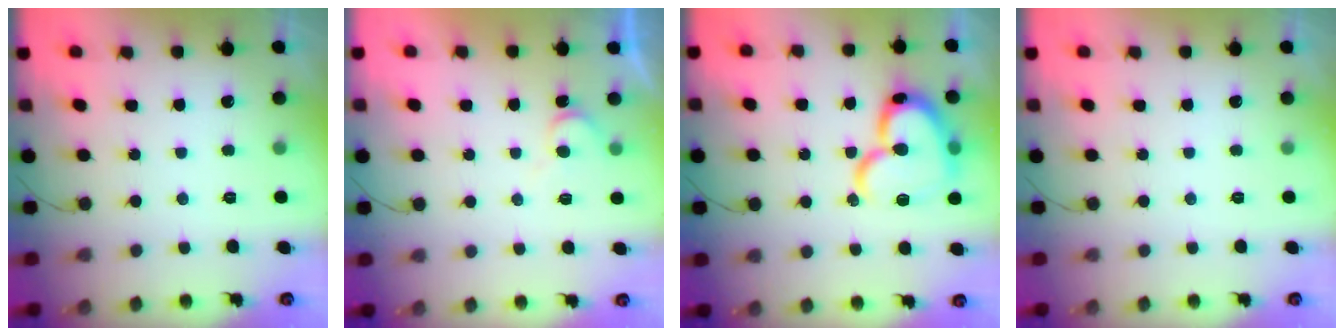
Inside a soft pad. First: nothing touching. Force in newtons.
{"total": 6.7, "press": 6.6, "slide": 0.5}
{"total": 20.4, "press": 20.2, "slide": 2.2}
{"total": 0.0}